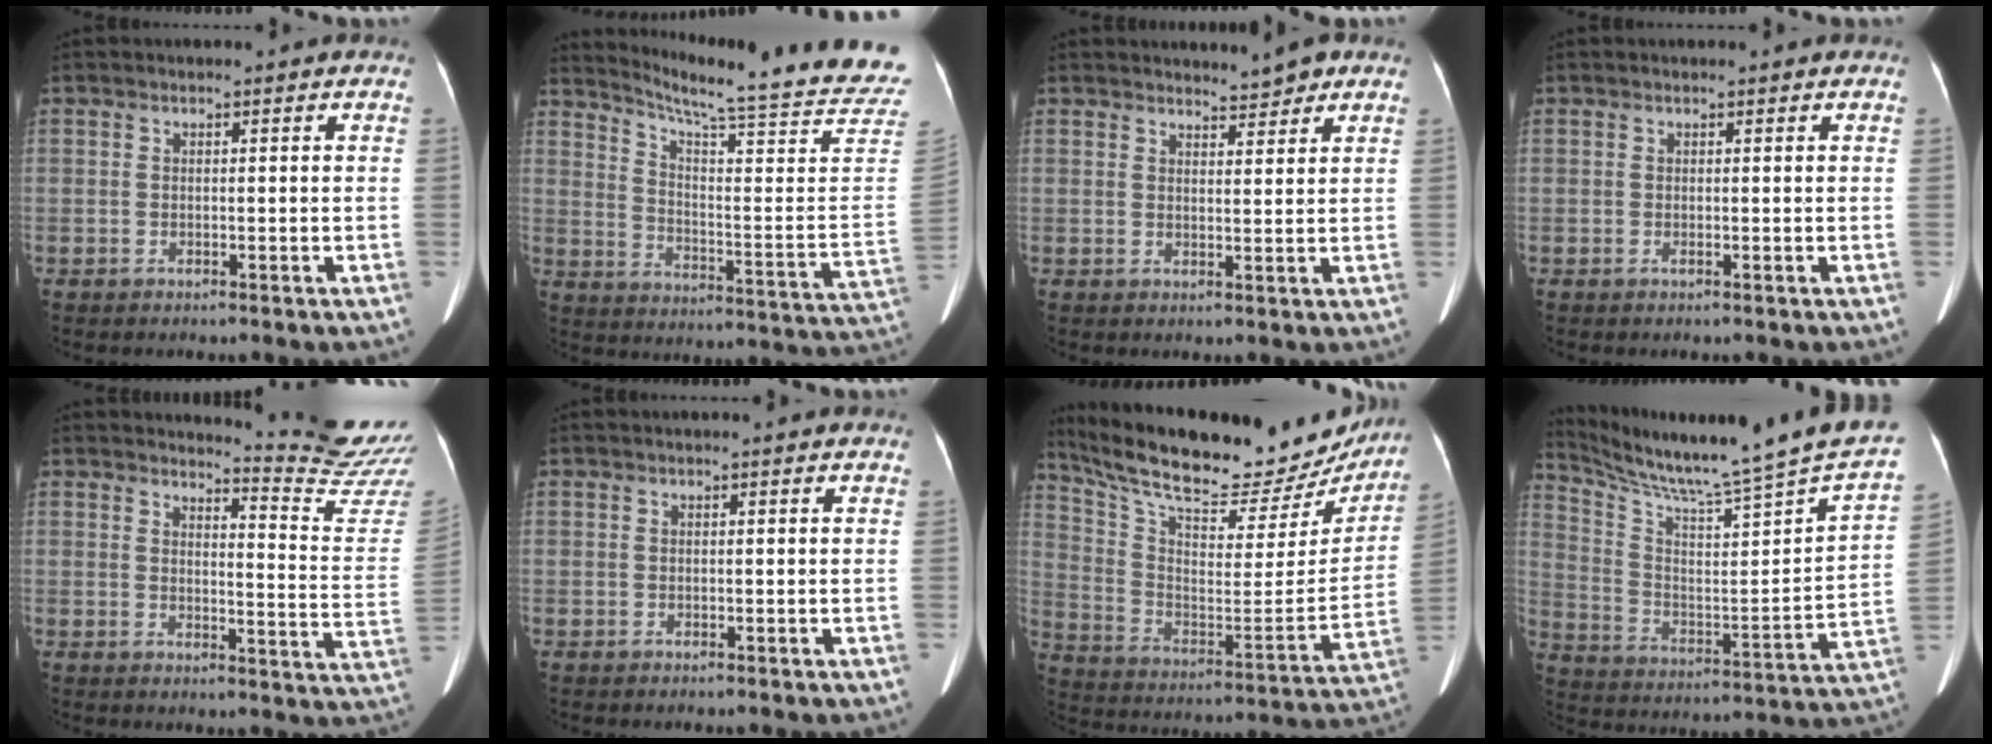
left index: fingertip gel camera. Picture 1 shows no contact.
{"total": 25.9, "force": [23.1, -0.9, 11.7], "torque": [-0.188, -0.133, 0.289]}
{"total": 2.9, "force": [2.8, 0.4, 0.7], "torque": [-0.018, -0.004, 0.038]}
{"total": 0.8, "force": [0.6, 0.1, 0.6], "torque": [-0.010, 0.009, 0.009]}
{"total": 12.9, "force": [12.6, -2.4, 0.5], "torque": [-0.012, -0.140, 0.139]}
{"total": 2.6, "force": [2.3, 0.0, 1.0], "torque": [-0.014, 0.021, 0.026]}
{"total": 28.6, "force": [24.9, 7.9, 11.6], "torque": [-0.203, -0.035, 0.353]}
{"total": 24.4, "force": [21.0, -1.3, 12.2], "torque": [-0.210, -0.085, 0.308]}